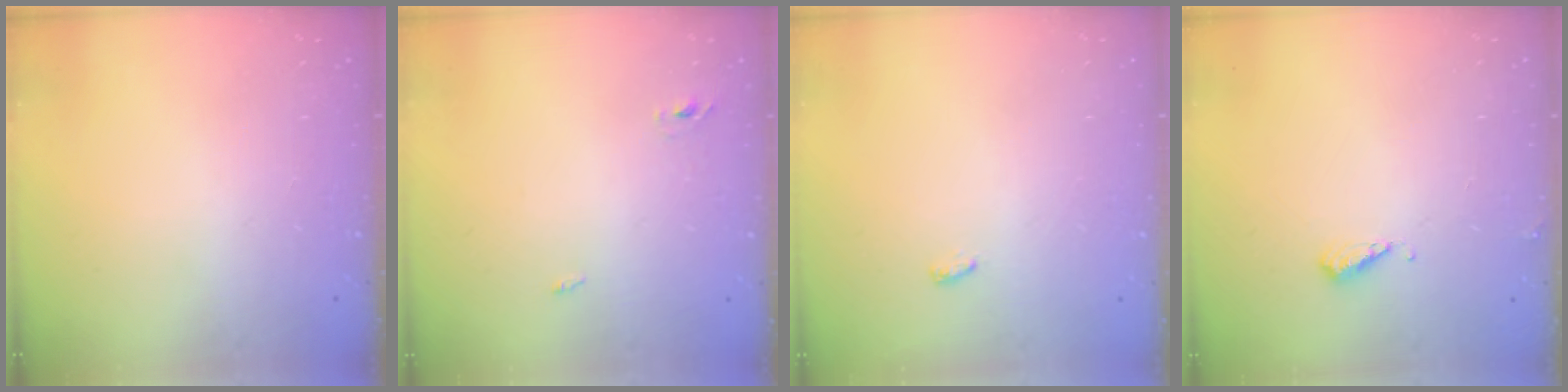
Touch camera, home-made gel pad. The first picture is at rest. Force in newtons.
{"total": 2.3, "press": 2.1, "slide": 1.0}
{"total": 6.4, "press": 3.3, "slide": 5.5}
{"total": 4.5, "press": 4.4, "slide": 0.8}